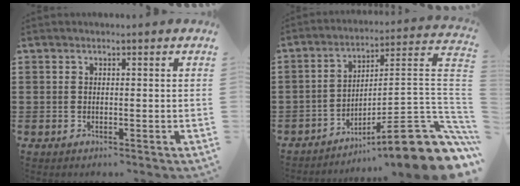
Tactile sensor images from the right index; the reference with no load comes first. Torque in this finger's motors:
{"motor_torque": [1.53, -0.61, 0.01, -0.14]}